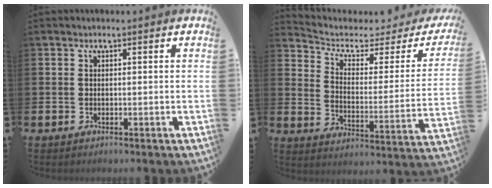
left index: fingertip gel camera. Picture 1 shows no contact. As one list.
[{"total": 4.6, "force": [3.4, 2.2, 2.1], "torque": [-0.065, -0.028, 0.048]}]